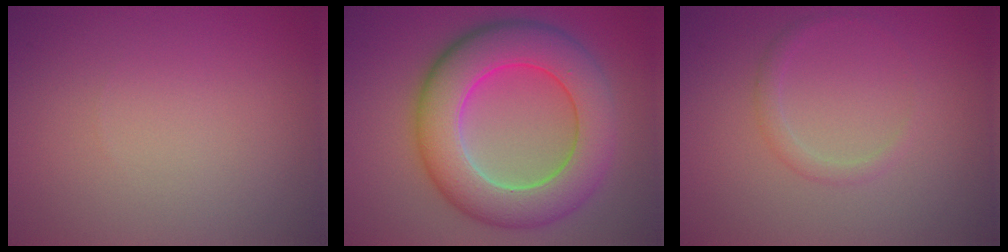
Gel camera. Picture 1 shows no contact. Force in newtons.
{"total": 9.7, "press": 9.7, "slide": 0.3}
{"total": 1.2, "press": 1.2, "slide": 0.1}